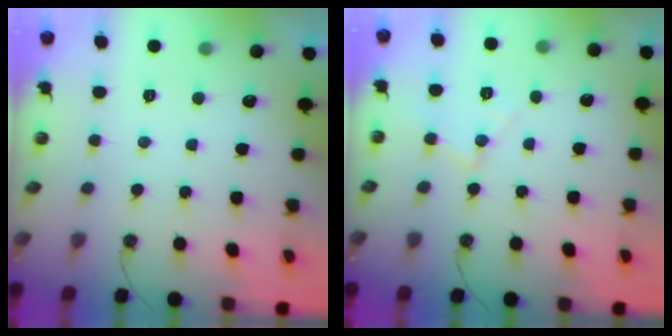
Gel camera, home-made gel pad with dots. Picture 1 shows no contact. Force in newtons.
{"total": 7.4, "press": 7.3, "slide": 0.5}